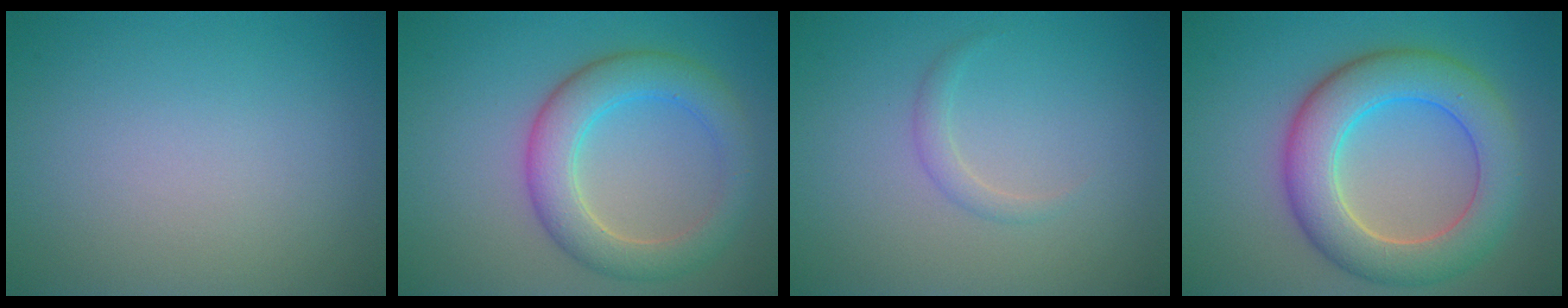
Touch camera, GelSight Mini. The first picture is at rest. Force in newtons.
{"total": 5.4, "press": 5.4, "slide": 0.3}
{"total": 1.1, "press": 1.1, "slide": 0.1}
{"total": 7.6, "press": 7.6, "slide": 0.2}